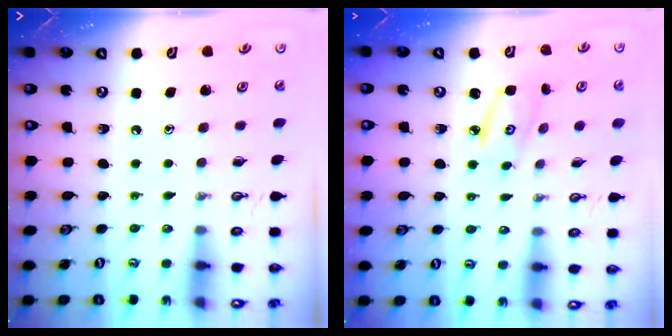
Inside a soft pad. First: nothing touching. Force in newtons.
{"total": 4.6, "press": 4.6, "slide": 0.2}